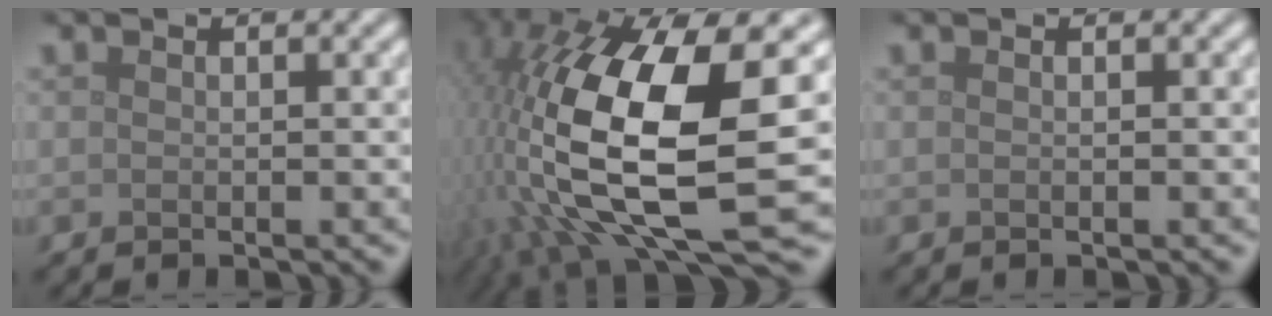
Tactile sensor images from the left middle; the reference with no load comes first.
{"total": 17.7, "force": [-0.2, 8.0, 15.8], "torque": [-0.334, -0.019, 0.005]}
{"total": 0.0}